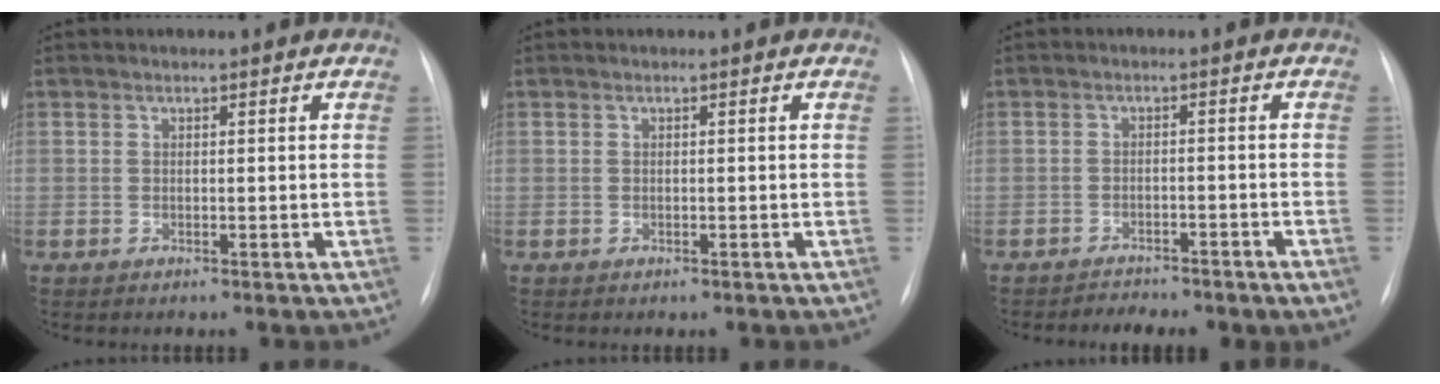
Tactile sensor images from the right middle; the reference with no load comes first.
{"total": 0.0}
{"total": 2.7, "force": [-2.6, 0.4, 0.8], "torque": [-0.014, -0.005, -0.034]}